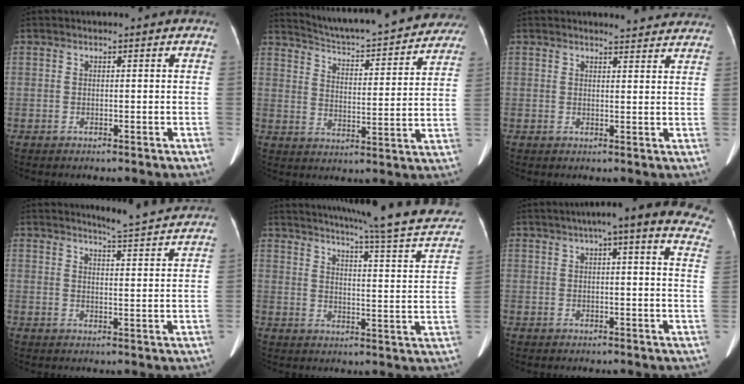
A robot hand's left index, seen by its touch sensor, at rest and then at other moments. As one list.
[{"total": 24.3, "force": [22.3, 4.3, 8.6], "torque": [-0.130, -0.028, 0.285]}, {"total": 6.0, "force": [5.8, 0.8, 1.1], "torque": [-0.009, -0.004, 0.048]}, {"total": 11.0, "force": [10.6, -0.6, 2.8], "torque": [-0.046, -0.024, 0.120]}, {"total": 23.0, "force": [19.5, 0.8, 12.1], "torque": [-0.165, -0.035, 0.231]}, {"total": 18.6, "force": [14.2, 2.8, 11.8], "torque": [-0.145, 0.021, 0.150]}]